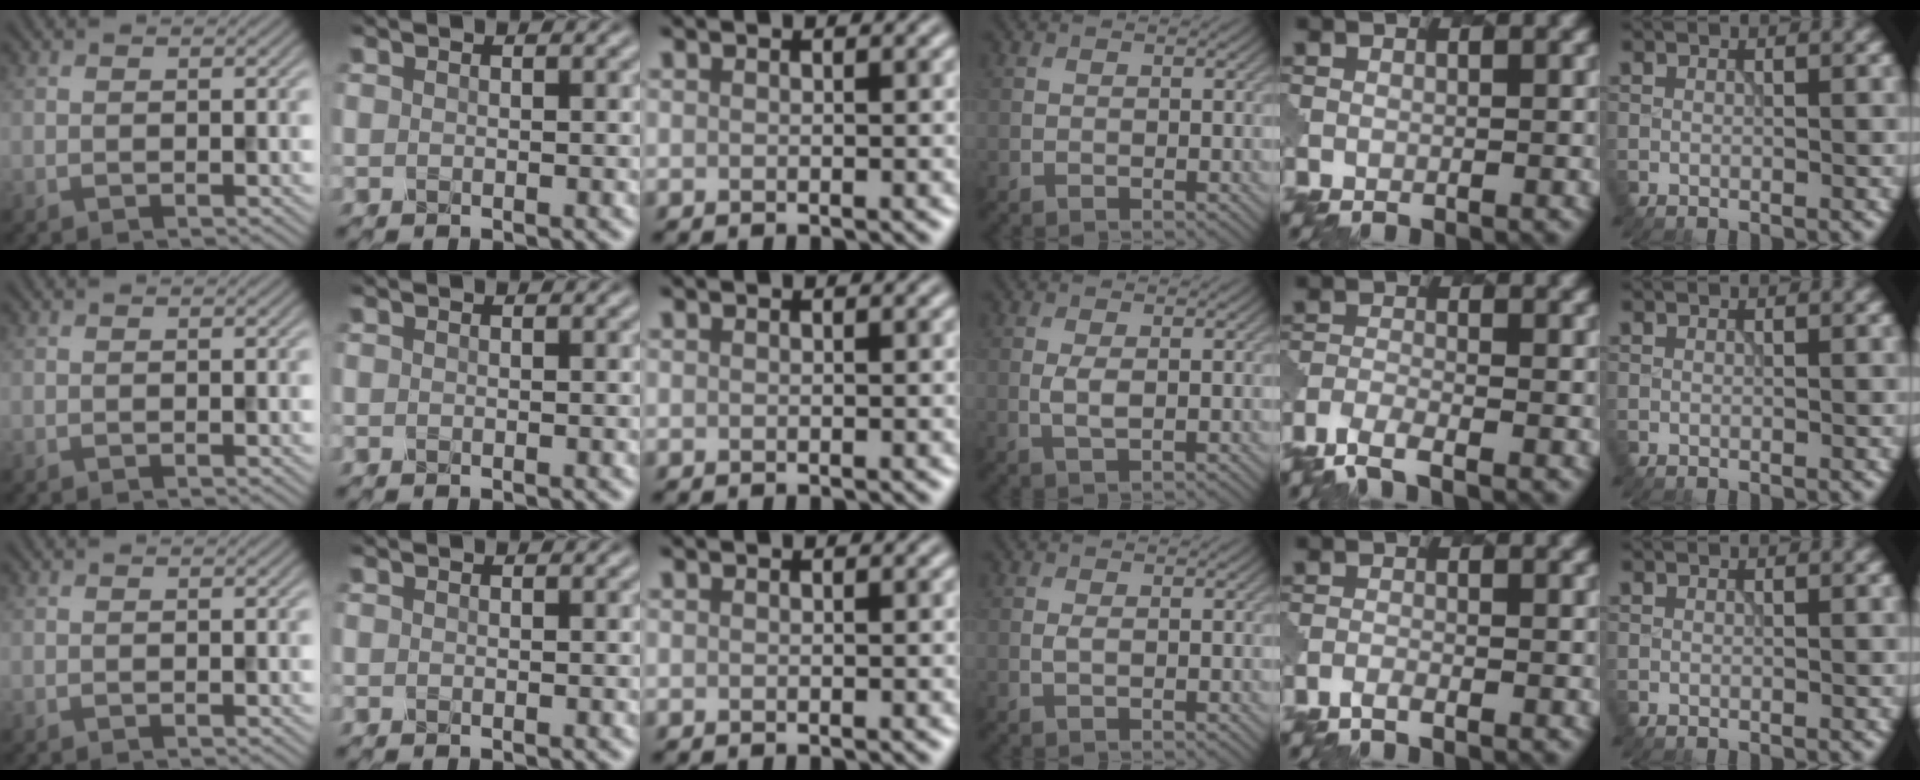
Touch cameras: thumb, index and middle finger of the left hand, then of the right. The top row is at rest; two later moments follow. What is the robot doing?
{"motion": "extract", "object": "pen bag"}